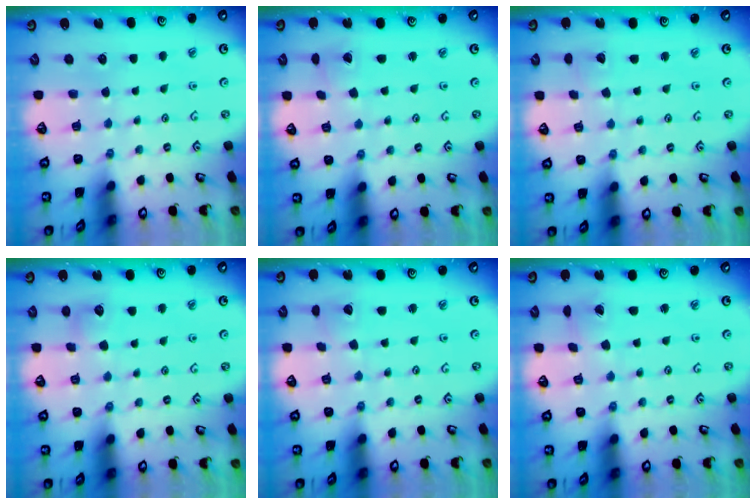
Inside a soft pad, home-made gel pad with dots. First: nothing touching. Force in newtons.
{"total": 1.8, "press": 1.8, "slide": 0.2}
{"total": 2.9, "press": 2.9, "slide": 0.2}
{"total": 6.3, "press": 6.3, "slide": 0.5}
{"total": 2.4, "press": 2.4, "slide": 0.2}
{"total": 0.8, "press": 0.8, "slide": 0.1}